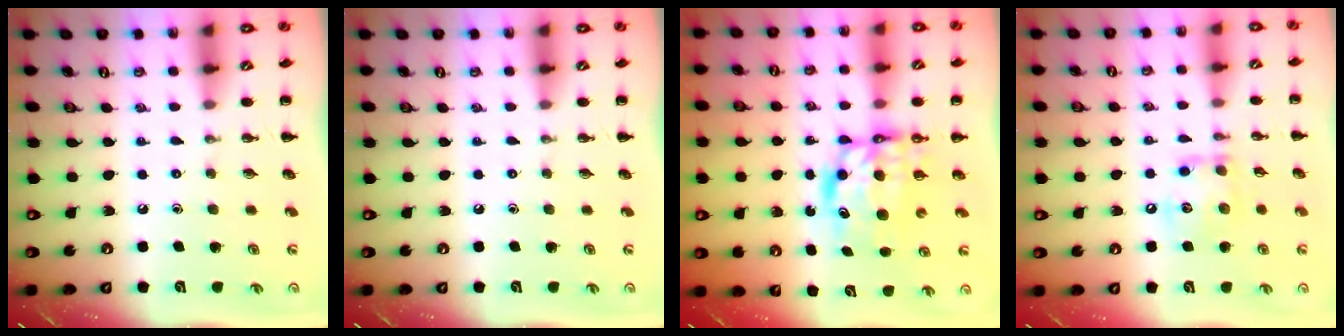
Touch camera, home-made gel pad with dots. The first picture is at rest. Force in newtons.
{"total": 0.0}
{"total": 7.6, "press": 7.3, "slide": 1.8}
{"total": 11.7, "press": 11.6, "slide": 1.5}